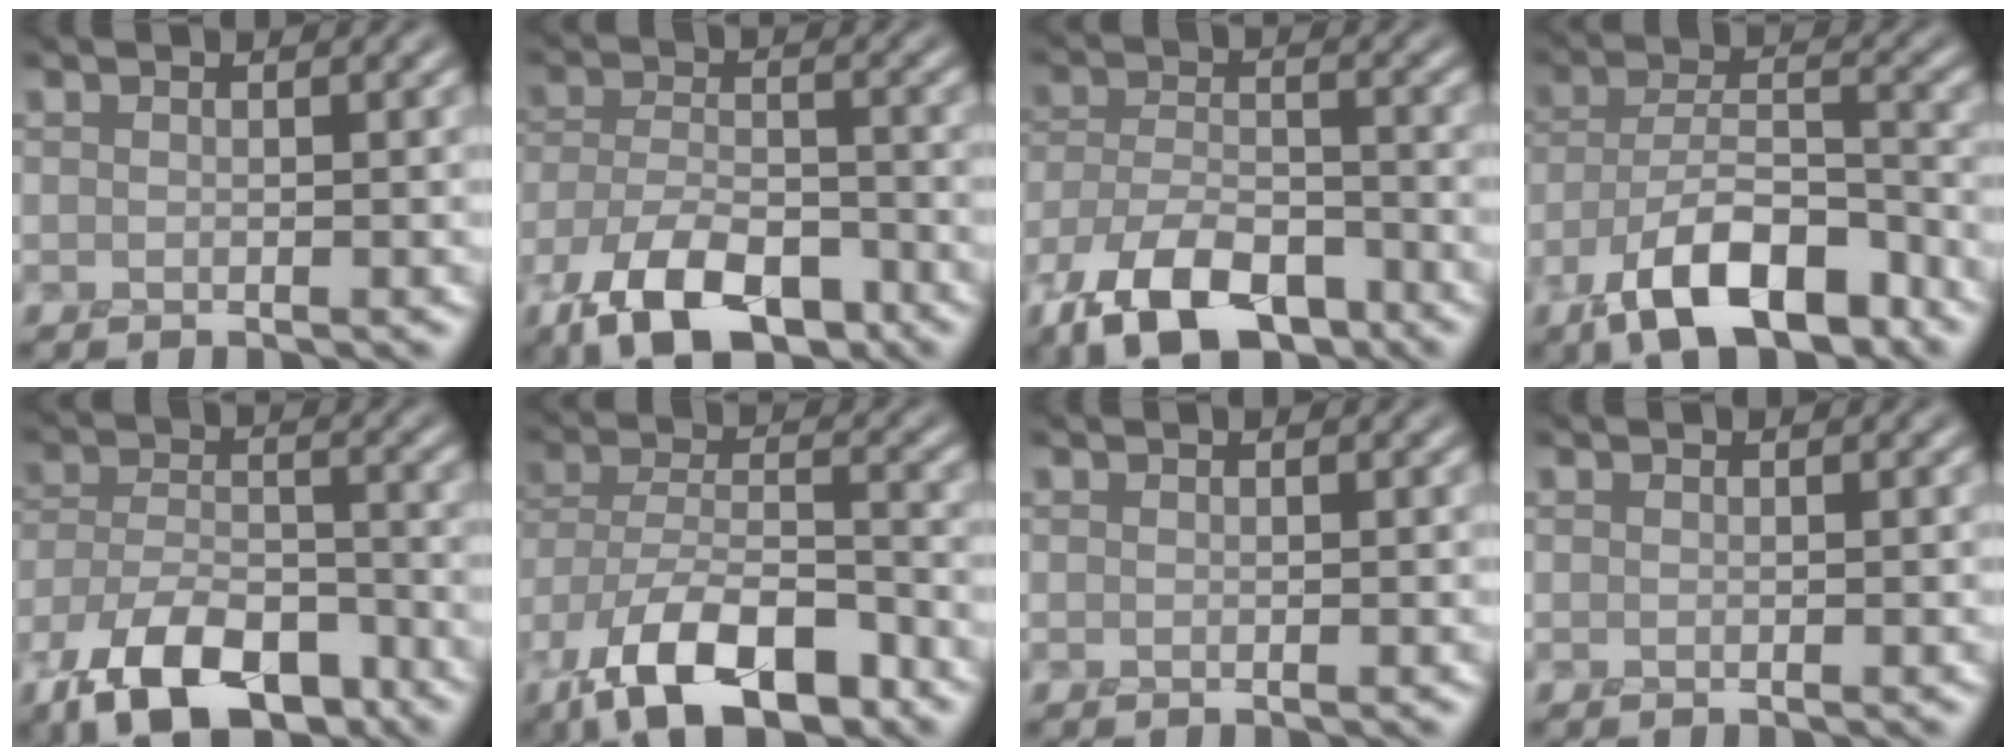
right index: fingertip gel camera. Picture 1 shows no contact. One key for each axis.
{"total": 8.2, "fx": -5.5, "fy": 3.6, "fz": 4.9, "tx": -0.092, "ty": -0.012, "tz": -0.104}
{"total": 8.5, "fx": -5.9, "fy": 3.7, "fz": 4.8, "tx": -0.088, "ty": -0.015, "tz": -0.113}
{"total": 9.7, "fx": -6.2, "fy": 3.7, "fz": 6.5, "tx": -0.110, "ty": -0.004, "tz": -0.117}
{"total": 9.2, "fx": -6.4, "fy": 4.0, "fz": 5.3, "tx": -0.095, "ty": -0.018, "tz": -0.118}
{"total": 10.9, "fx": -7.1, "fy": 4.2, "fz": 7.0, "tx": -0.128, "ty": -0.009, "tz": -0.137}
{"total": 0.0}
{"total": 0.0}